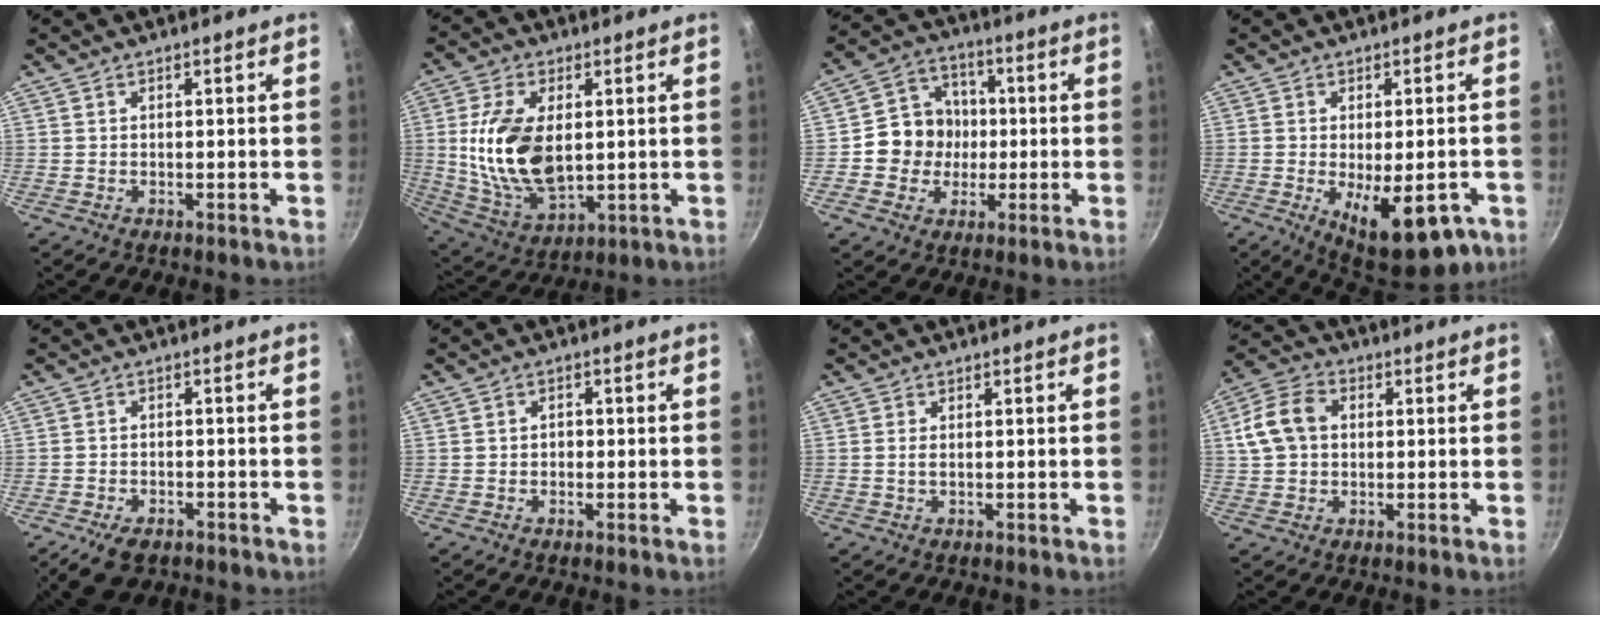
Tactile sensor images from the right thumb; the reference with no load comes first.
{"total": 16.5, "force": [1.6, 9.4, 13.5], "torque": [-0.246, -0.014, 0.041]}
{"total": 10.6, "force": [-0.7, 9.7, 4.2], "torque": [-0.033, 0.023, -0.028]}
{"total": 14.4, "force": [-5.4, 6.0, 11.9], "torque": [-0.131, -0.001, -0.061]}
{"total": 6.0, "force": [-3.8, 3.1, 3.5], "torque": [-0.065, 0.014, -0.060]}
{"total": 1.7, "force": [-0.3, 1.4, 0.8], "torque": [-0.009, 0.005, -0.007]}
{"total": 1.2, "force": [0.0, 0.6, 1.0], "torque": [-0.021, 0.001, 0.000]}
{"total": 9.5, "force": [1.3, 7.2, 6.2], "torque": [-0.105, 0.020, 0.011]}